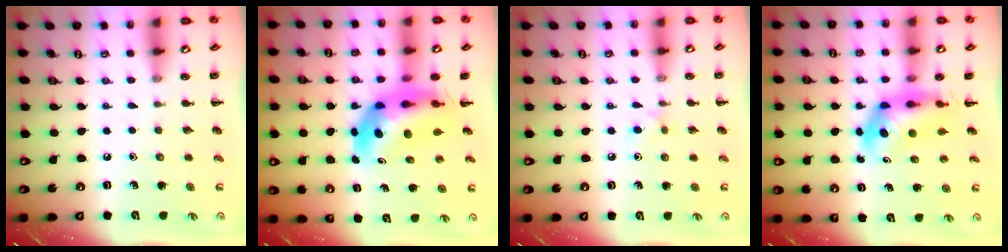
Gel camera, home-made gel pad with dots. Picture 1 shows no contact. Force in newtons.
{"total": 10.1, "press": 9.6, "slide": 3.3}
{"total": 5.0, "press": 4.8, "slide": 1.4}
{"total": 5.4, "press": 5.2, "slide": 1.4}